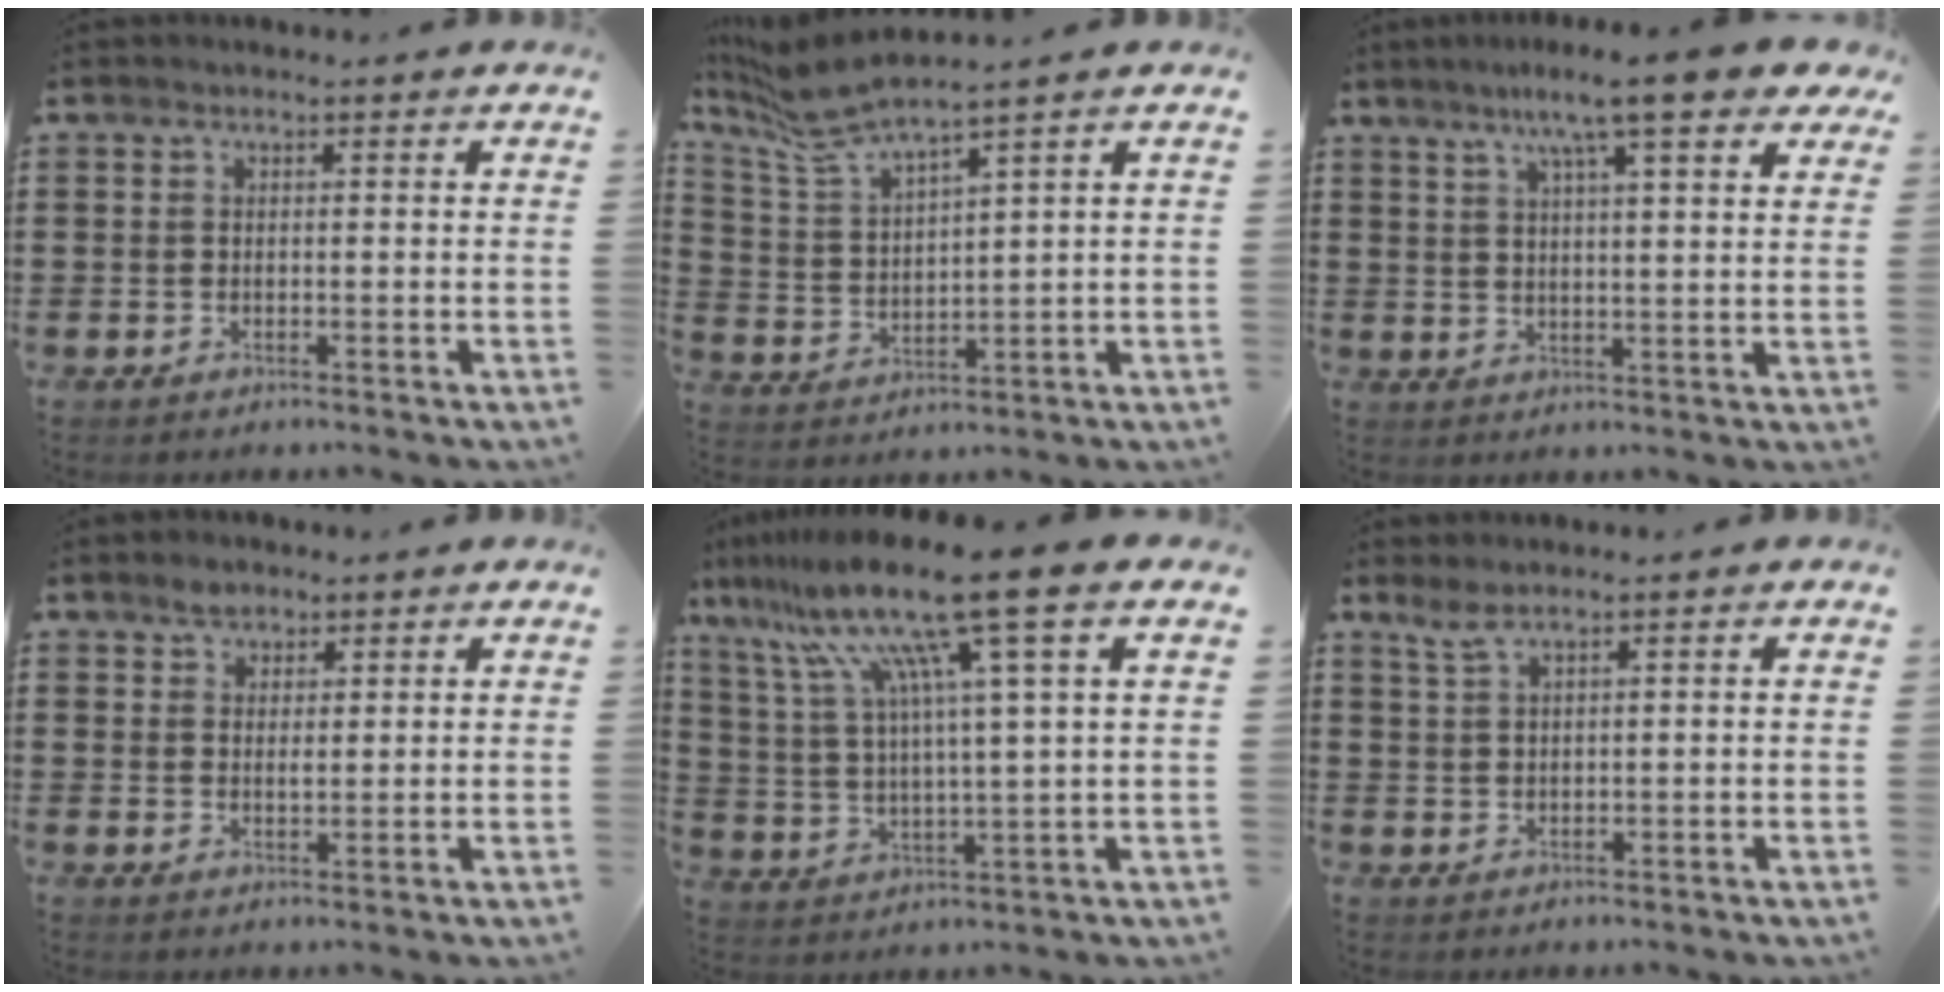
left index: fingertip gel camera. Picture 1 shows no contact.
{"total": 5.4, "force": [4.7, 0.3, 2.7], "torque": [-0.076, -0.025, 0.078]}
{"total": 9.5, "force": [6.7, 0.6, 6.6], "torque": [-0.130, -0.010, 0.112]}
{"total": 2.5, "force": [1.9, 1.4, 0.9], "torque": [-0.012, 0.000, 0.034]}
{"total": 14.8, "force": [9.2, -0.2, 11.6], "torque": [-0.265, -0.032, 0.141]}
{"total": 1.9, "force": [1.5, 0.2, 1.3], "torque": [-0.028, 0.001, 0.027]}